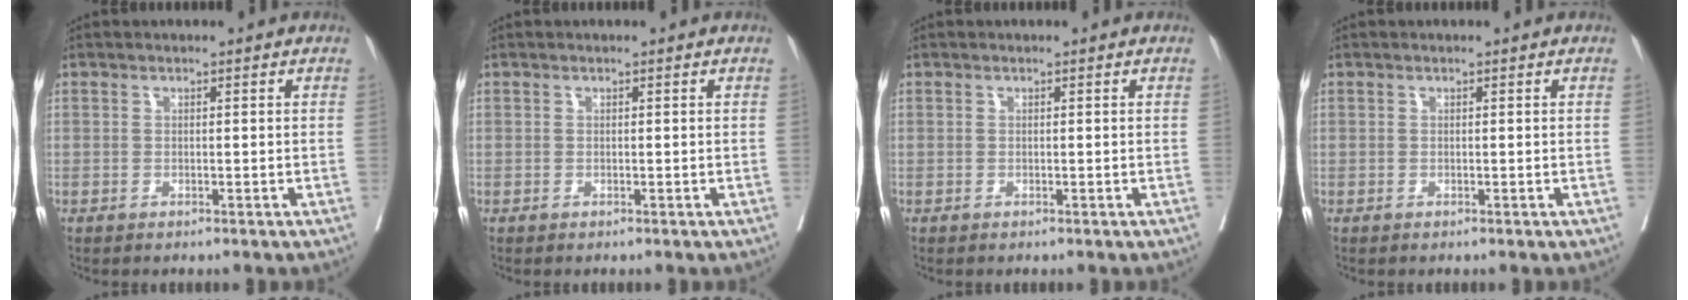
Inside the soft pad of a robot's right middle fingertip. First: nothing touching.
{"total": 0.0}
{"total": 0.0}
{"total": 0.0}